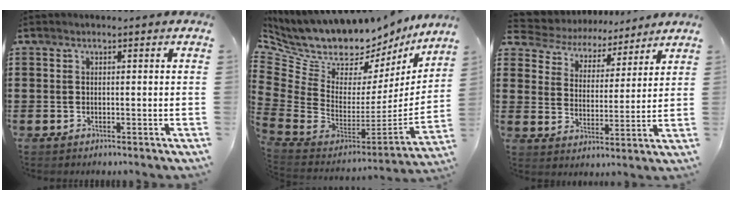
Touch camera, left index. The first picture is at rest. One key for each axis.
{"total": 9.4, "fx": 8.4, "fy": 3.6, "fz": 2.3, "tx": -0.108, "ty": -0.088, "tz": 0.149}
{"total": 4.8, "fx": 4.5, "fy": 1.7, "fz": 0.3, "tx": -0.038, "ty": -0.029, "tz": 0.074}